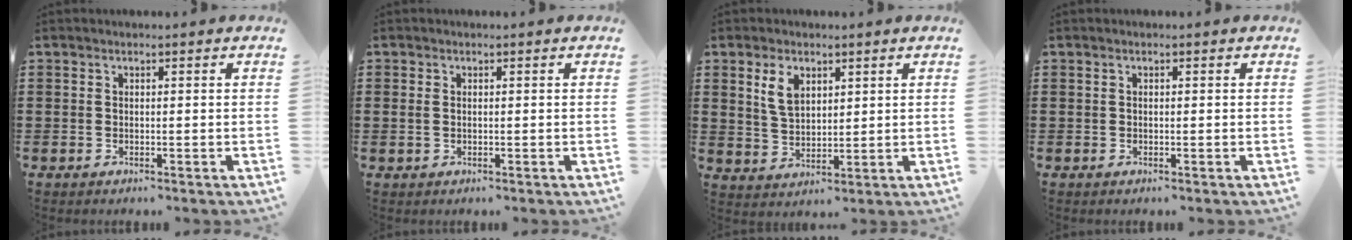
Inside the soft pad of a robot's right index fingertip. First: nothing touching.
{"total": 1.1, "force": [0.2, 0.7, 0.8], "torque": [-0.019, 0.006, 0.002]}
{"total": 5.3, "force": [2.4, 3.1, 3.5], "torque": [-0.072, 0.007, 0.042]}
{"total": 0.0}